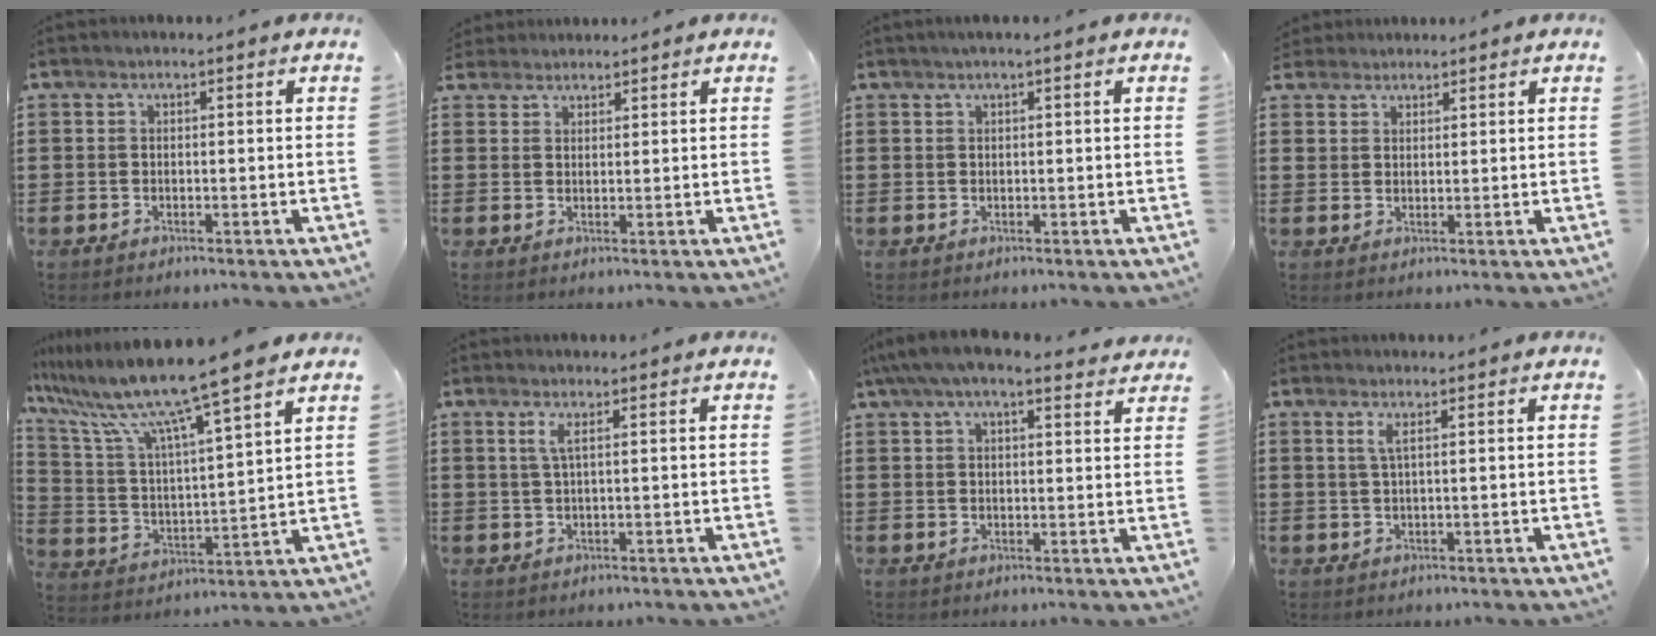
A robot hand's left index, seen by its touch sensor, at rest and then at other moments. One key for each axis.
{"total": 1.9, "fx": 1.8, "fy": 0.6, "fz": -0.2, "tx": -0.002, "ty": 0.004, "tz": 0.036}
{"total": 0.9, "fx": 0.4, "fy": 0.0, "fz": 0.8, "tx": -0.013, "ty": -0.001, "tz": 0.007}
{"total": 2.4, "fx": 2.0, "fy": 1.4, "fz": -0.3, "tx": -0.005, "ty": 0.009, "tz": 0.039}
{"total": 10.9, "fx": 9.1, "fy": -0.6, "fz": 5.9, "tx": -0.153, "ty": -0.058, "tz": 0.147}
{"total": 1.9, "fx": 0.6, "fy": -0.1, "fz": 1.8, "tx": -0.038, "ty": -0.003, "tz": 0.009}
{"total": 5.3, "fx": 4.0, "fy": 1.3, "fz": 3.2, "tx": -0.073, "ty": -0.001, "tz": 0.073}
{"total": 1.6, "fx": 0.6, "fy": -0.1, "fz": 1.5, "tx": -0.032, "ty": -0.002, "tz": 0.010}